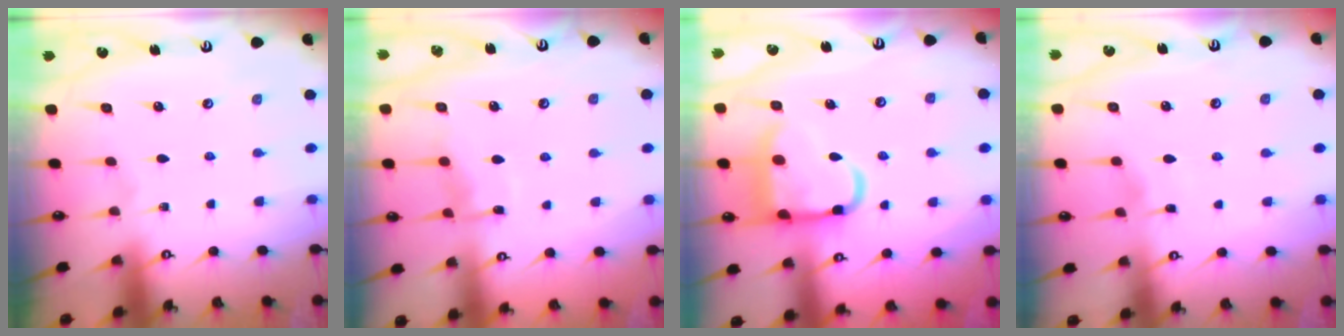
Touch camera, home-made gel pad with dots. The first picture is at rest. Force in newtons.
{"total": 7.0, "press": 7.0, "slide": 0.7}
{"total": 13.3, "press": 13.2, "slide": 1.6}
{"total": 2.6, "press": 2.6, "slide": 0.3}